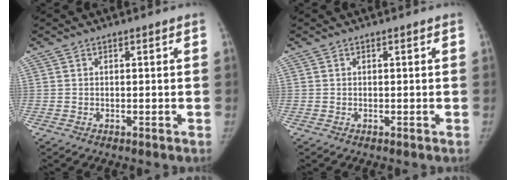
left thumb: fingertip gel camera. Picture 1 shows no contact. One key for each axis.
{"total": 0.0}